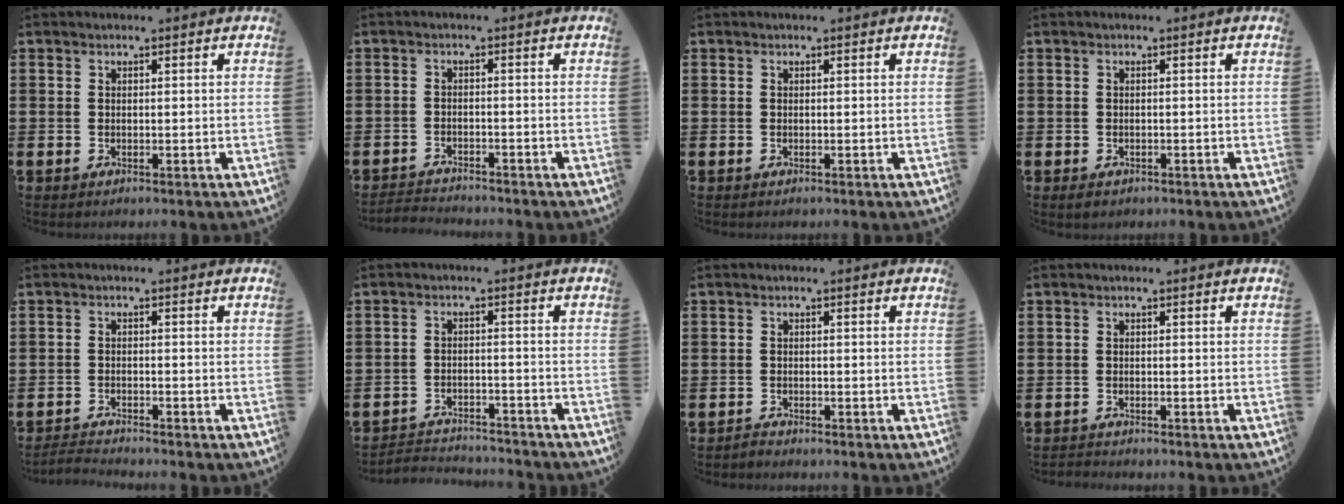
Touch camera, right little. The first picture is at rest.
{"total": 1.9, "force": [-1.9, 0.0, -0.2], "torque": [-0.003, 0.002, -0.042]}
{"total": 0.0}
{"total": 0.5, "force": [-0.2, 0.4, 0.3], "torque": [-0.007, 0.004, -0.007]}
{"total": 1.9, "force": [-1.9, -0.2, 0.2], "torque": [-0.005, 0.003, -0.040]}
{"total": 2.7, "force": [-2.7, 0.3, -0.1], "torque": [-0.007, 0.003, -0.060]}
{"total": 0.9, "force": [-0.9, 0.1, 0.0], "torque": [-0.003, -0.002, -0.019]}
{"total": 0.9, "force": [-0.9, 0.0, -0.1], "torque": [-0.001, -0.001, -0.018]}